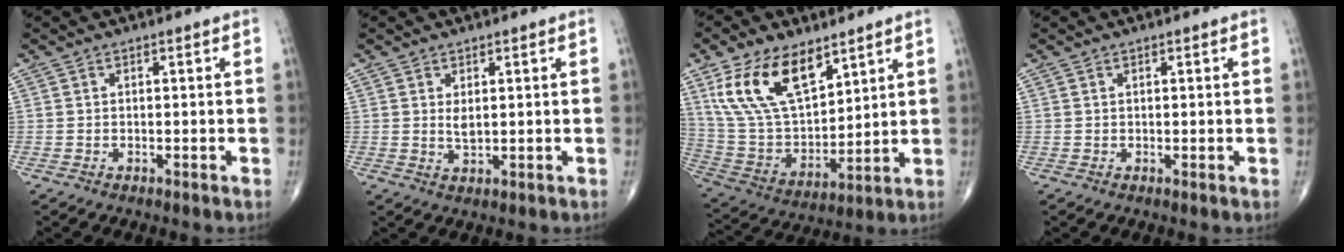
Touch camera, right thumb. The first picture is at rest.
{"total": 2.0, "force": [0.6, 0.8, 1.7], "torque": [-0.029, -0.009, 0.014]}
{"total": 17.6, "force": [9.7, 8.9, 11.6], "torque": [-0.194, -0.038, 0.199]}
{"total": 0.0}